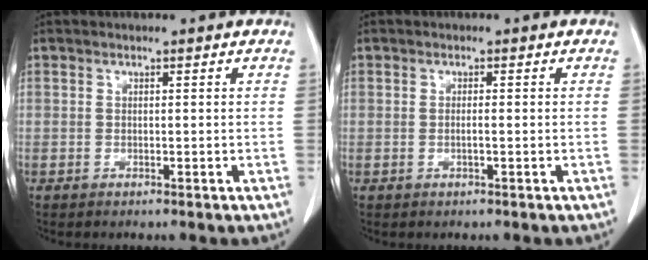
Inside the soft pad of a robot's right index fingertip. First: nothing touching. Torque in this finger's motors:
{"motor_torque": [-0.05, -0.08, -0.03, -0.01]}